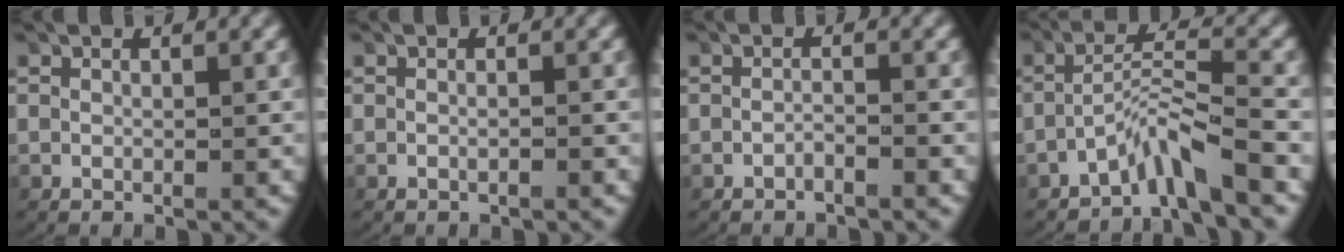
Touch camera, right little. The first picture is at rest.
{"total": 0.6, "force": [-0.5, -0.2, 0.3], "torque": [-0.007, 0.001, -0.008]}
{"total": 1.1, "force": [-1.0, -0.3, 0.3], "torque": [-0.011, -0.002, -0.017]}
{"total": 3.6, "force": [-2.7, -0.1, 2.5], "torque": [-0.052, 0.008, -0.047]}